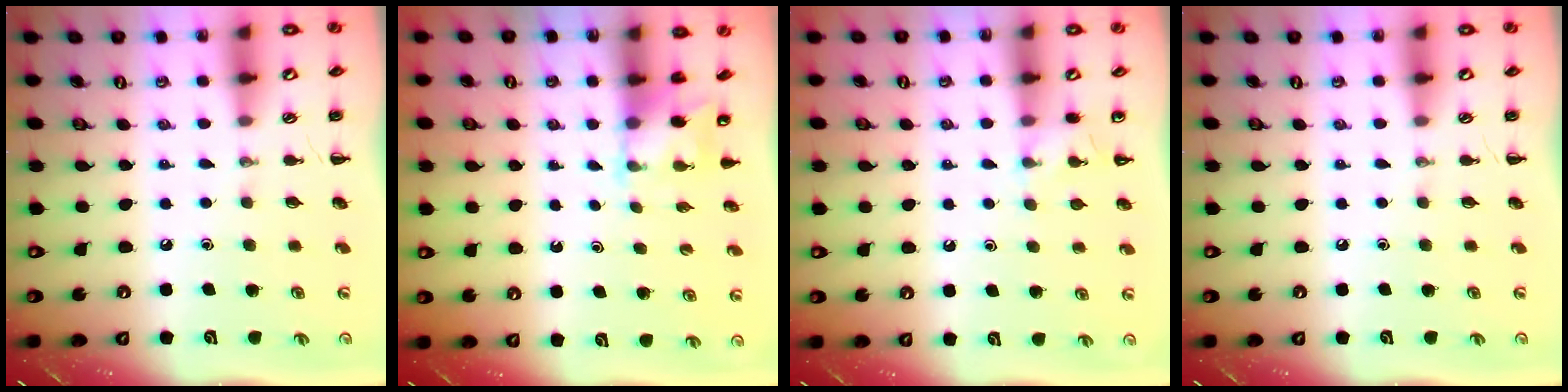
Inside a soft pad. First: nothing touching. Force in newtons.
{"total": 3.1, "press": 2.9, "slide": 1.0}
{"total": 4.4, "press": 4.2, "slide": 1.3}
{"total": 0.0}